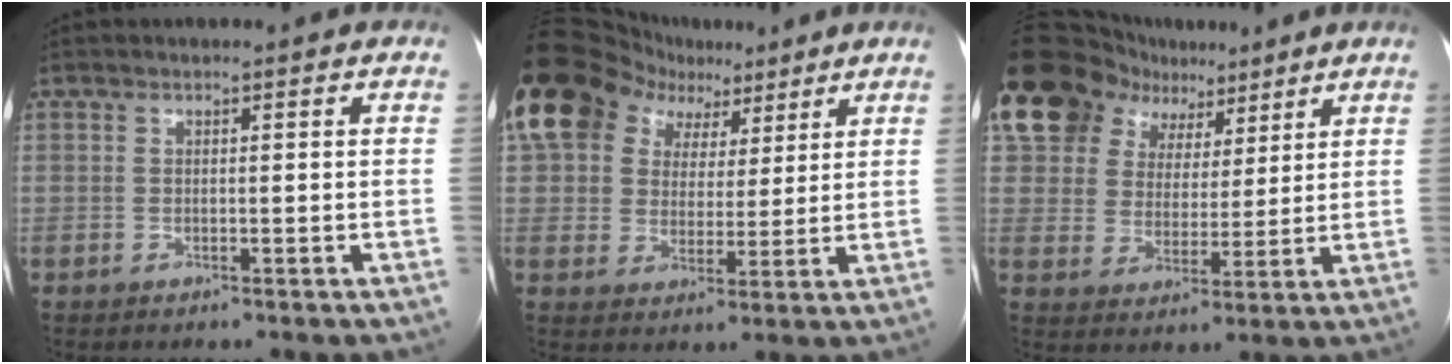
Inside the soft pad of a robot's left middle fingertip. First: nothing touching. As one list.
[{"total": 16.5, "force": [9.1, 11.6, 7.5], "torque": [-0.150, 0.073, 0.159]}, {"total": 21.0, "force": [13.4, 14.1, 8.1], "torque": [-0.198, 0.075, 0.240]}]